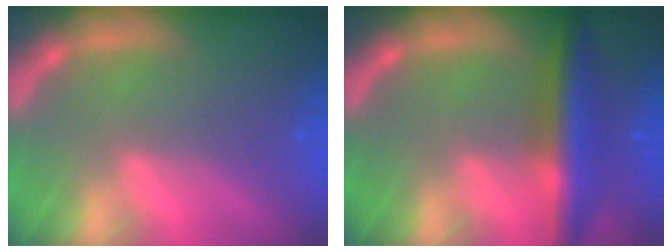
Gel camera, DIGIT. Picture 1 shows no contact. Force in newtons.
{"total": 6.5}